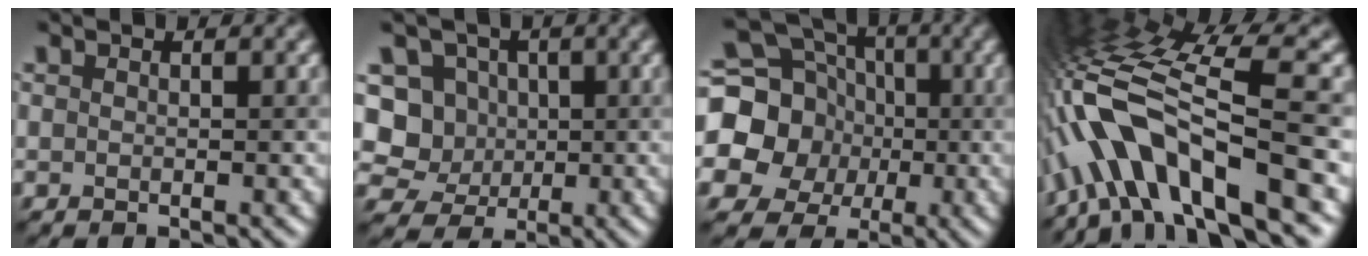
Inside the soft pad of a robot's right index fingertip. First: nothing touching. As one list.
[{"total": 7.7, "force": [1.1, 7.2, 2.3], "torque": [-0.034, 0.036, 0.006]}, {"total": 18.2, "force": [-0.2, 16.9, 6.6], "torque": [-0.168, 0.016, -0.045]}, {"total": 12.2, "force": [-3.6, 3.5, 11.1], "torque": [-0.200, 0.036, -0.062]}]